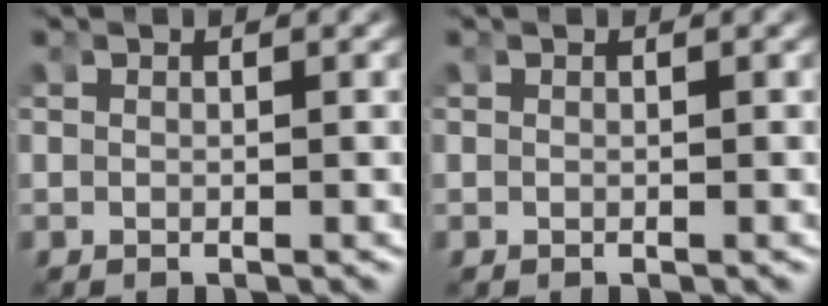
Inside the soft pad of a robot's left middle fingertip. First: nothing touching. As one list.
[{"total": 0.0}]